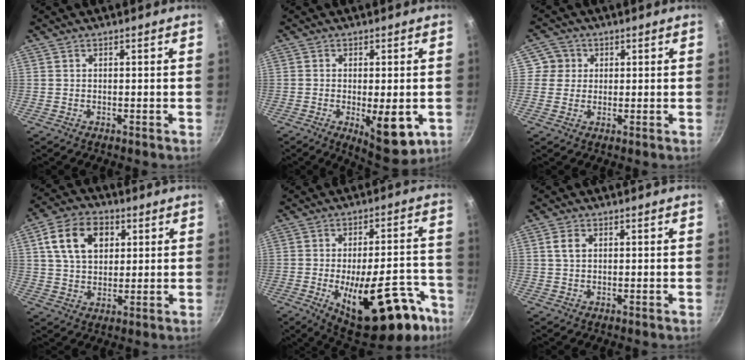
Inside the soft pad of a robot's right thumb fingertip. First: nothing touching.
{"total": 9.8, "force": [-2.3, 3.7, 8.8], "torque": [-0.109, -0.005, -0.020]}
{"total": 1.0, "force": [0.2, 1.0, 0.2], "torque": [0.002, 0.000, -0.001]}
{"total": 12.2, "force": [3.9, 8.6, 7.7], "torque": [-0.116, 0.005, 0.060]}
{"total": 24.1, "force": [-11.2, 10.1, 18.8], "torque": [-0.198, 0.042, -0.144]}
{"total": 1.2, "force": [0.3, 0.9, 0.8], "torque": [-0.013, 0.003, 0.005]}